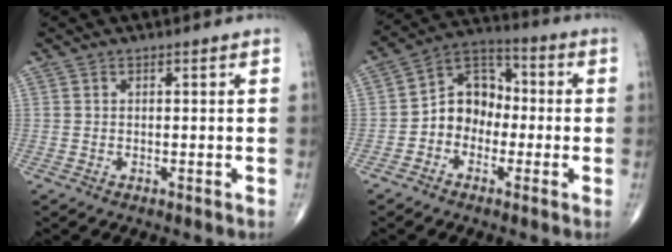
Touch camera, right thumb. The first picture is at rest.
{"total": 9.5, "force": [-1.8, 7.7, 5.2], "torque": [-0.051, 0.042, -0.051]}